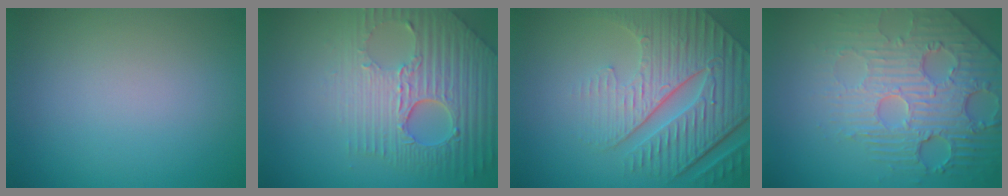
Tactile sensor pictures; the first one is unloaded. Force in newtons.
{"total": 8.2, "press": 5.7, "slide": 5.9}
{"total": 8.7, "press": 6.1, "slide": 6.1}
{"total": 5.4, "press": 4.9, "slide": 2.4}